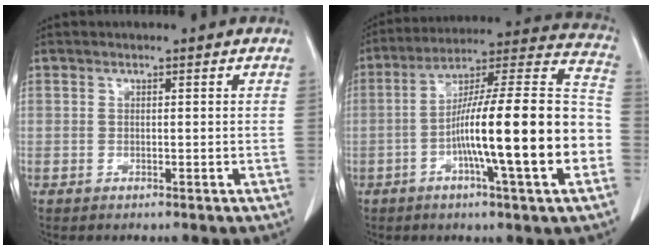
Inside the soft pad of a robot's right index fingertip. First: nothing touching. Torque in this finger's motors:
{"motor_torque": [1.74, -0.40, 1.05, 0.21]}